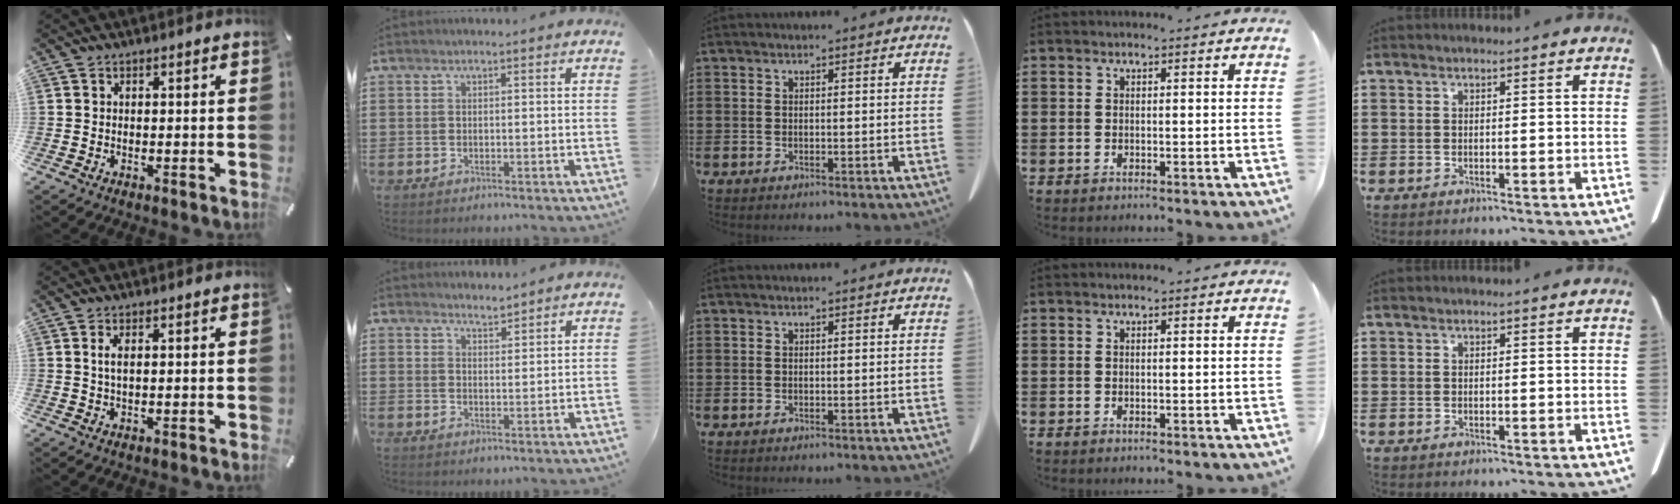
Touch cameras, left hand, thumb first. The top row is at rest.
{"thumb": {"total": 2.4, "force": [0.4, 0.8, 2.3], "torque": [-0.046, 0.002, 0.005]}, "index": {"total": 2.4, "force": [2.4, 0.3, -0.1], "torque": [-0.004, -0.002, 0.047]}}